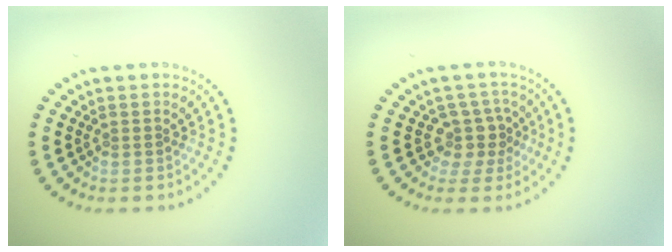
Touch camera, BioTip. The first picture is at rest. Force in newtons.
{"total": 2.8, "press": 2.1, "slide": 1.8}